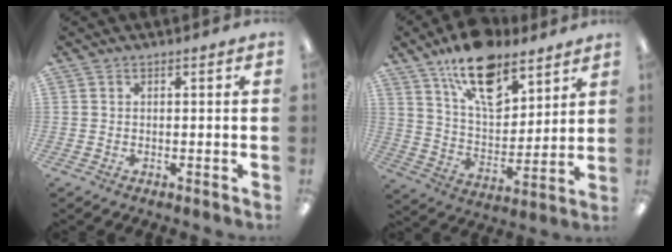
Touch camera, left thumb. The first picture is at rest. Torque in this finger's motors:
{"motor_torque": [0.67, 0.23, 1.52, -1.25, 0.19]}